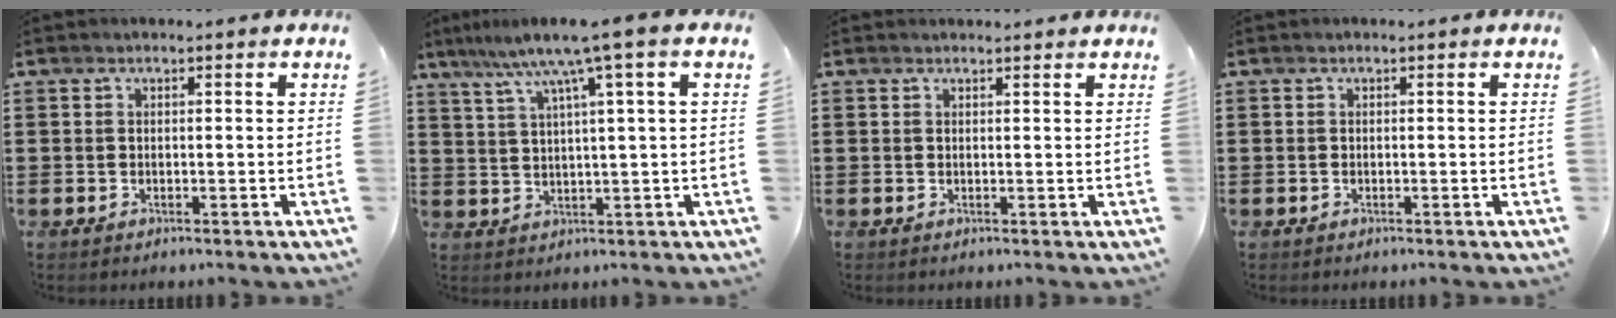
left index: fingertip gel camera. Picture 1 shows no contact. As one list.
[{"total": 7.3, "force": [3.9, -0.6, 6.1], "torque": [-0.133, -0.011, 0.059]}, {"total": 0.6, "force": [0.6, 0.0, 0.0], "torque": [-0.003, 0.000, 0.013]}, {"total": 0.0}]